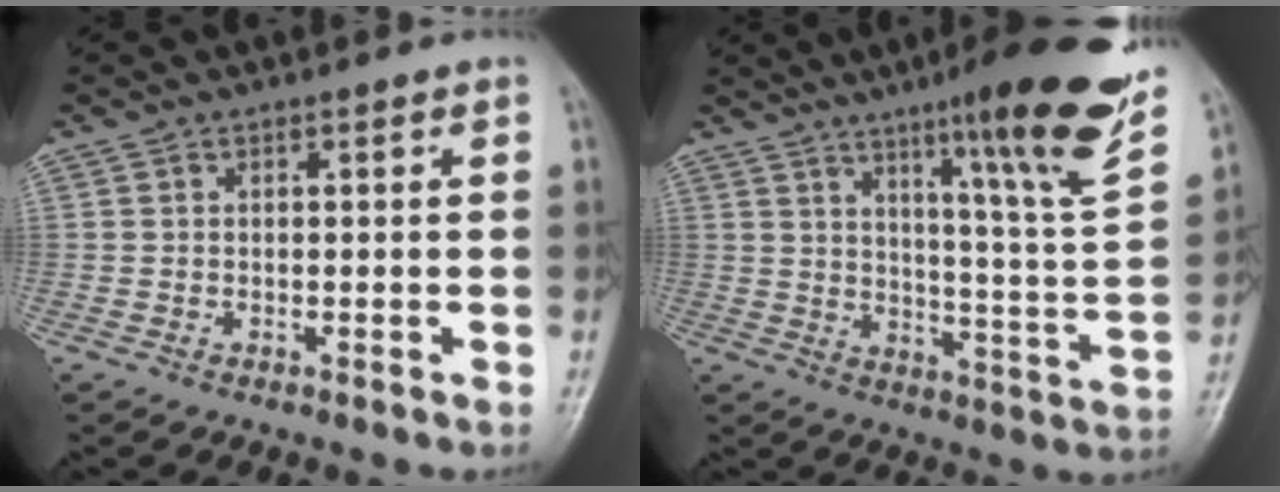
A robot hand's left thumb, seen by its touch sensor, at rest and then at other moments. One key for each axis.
{"total": 20.0, "fx": 12.4, "fy": 1.5, "fz": 15.6, "tx": -0.195, "ty": -0.067, "tz": 0.176}